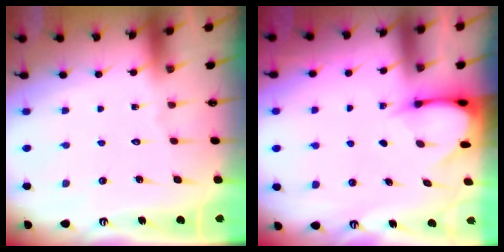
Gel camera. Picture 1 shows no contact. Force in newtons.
{"total": 3.4, "press": 3.4, "slide": 0.3}